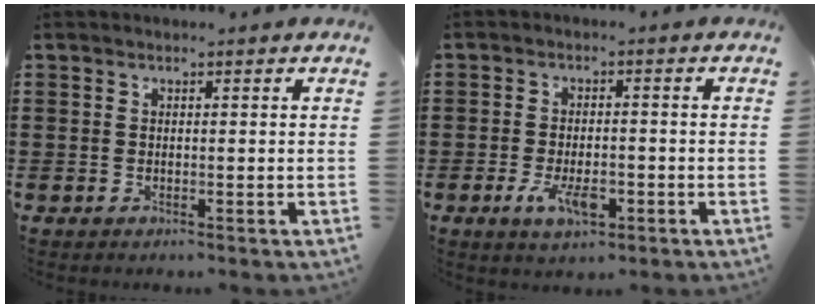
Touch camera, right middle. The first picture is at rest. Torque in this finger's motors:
{"motor_torque": [0.02, 0.15, 0.43, 0.11]}